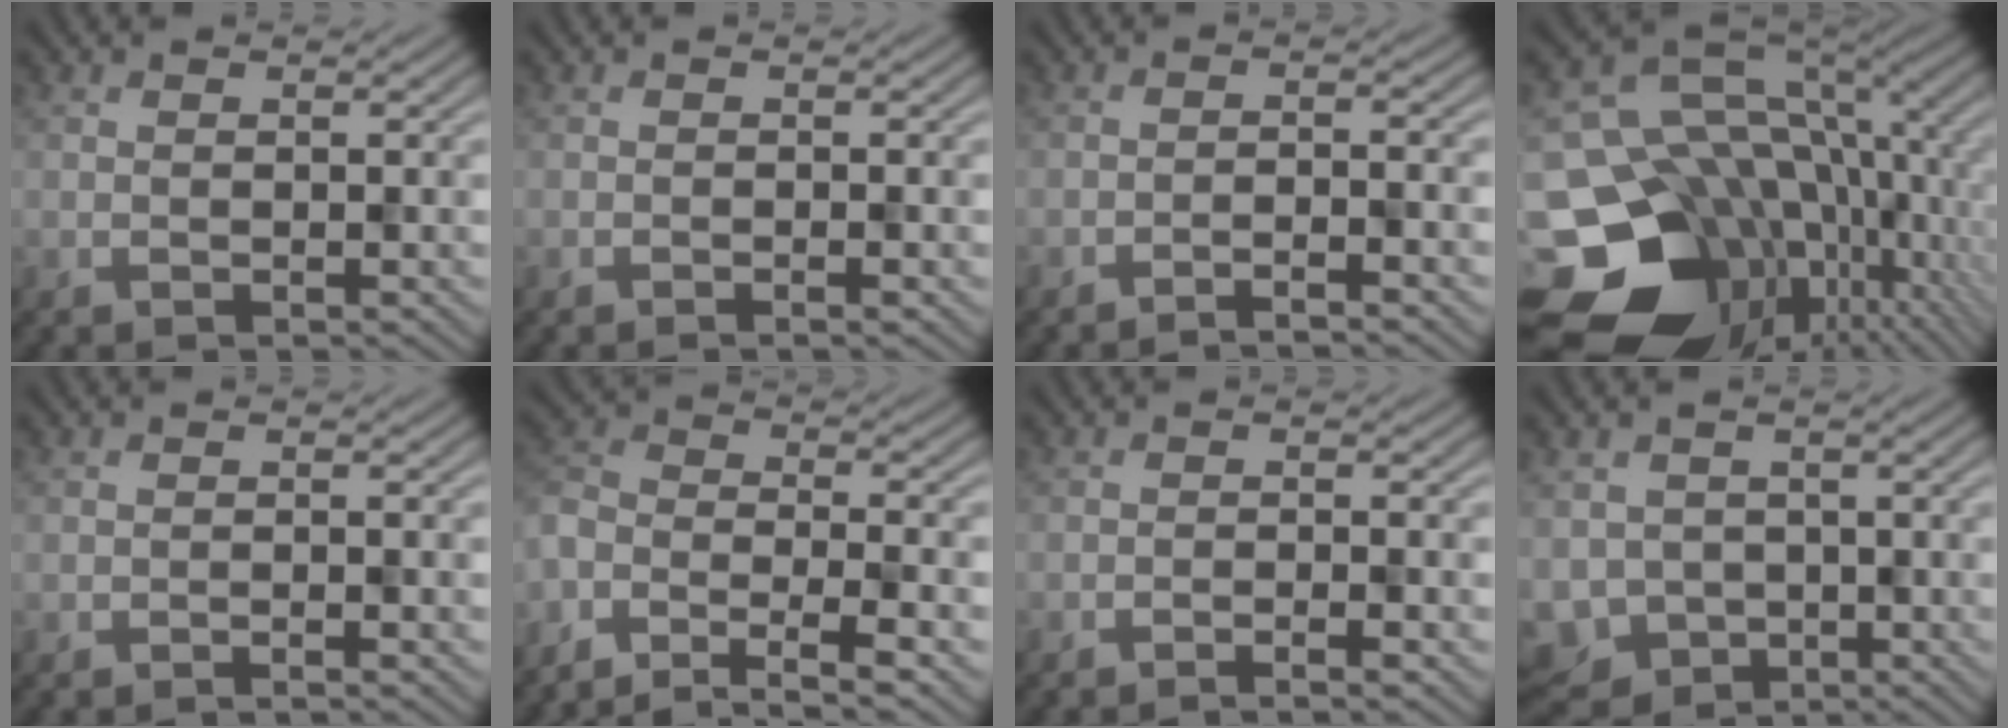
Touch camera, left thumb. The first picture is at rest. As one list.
[{"total": 1.0, "force": [-0.8, 0.0, 0.5], "torque": [-0.007, 0.004, -0.014]}, {"total": 3.4, "force": [-3.0, -0.1, 1.7], "torque": [-0.026, 0.018, -0.055]}, {"total": 19.0, "force": [-6.9, 14.9, 9.5], "torque": [-0.220, -0.027, -0.059]}, {"total": 1.3, "force": [-1.2, -0.1, 0.6], "torque": [-0.009, 0.007, -0.021]}, {"total": 8.7, "force": [-7.0, 3.1, 4.0], "torque": [-0.104, -0.014, -0.126]}, {"total": 2.6, "force": [-2.2, 0.0, 1.3], "torque": [-0.022, 0.013, -0.039]}, {"total": 3.9, "force": [-1.1, 3.7, -0.1], "torque": [-0.026, -0.023, -0.015]}]